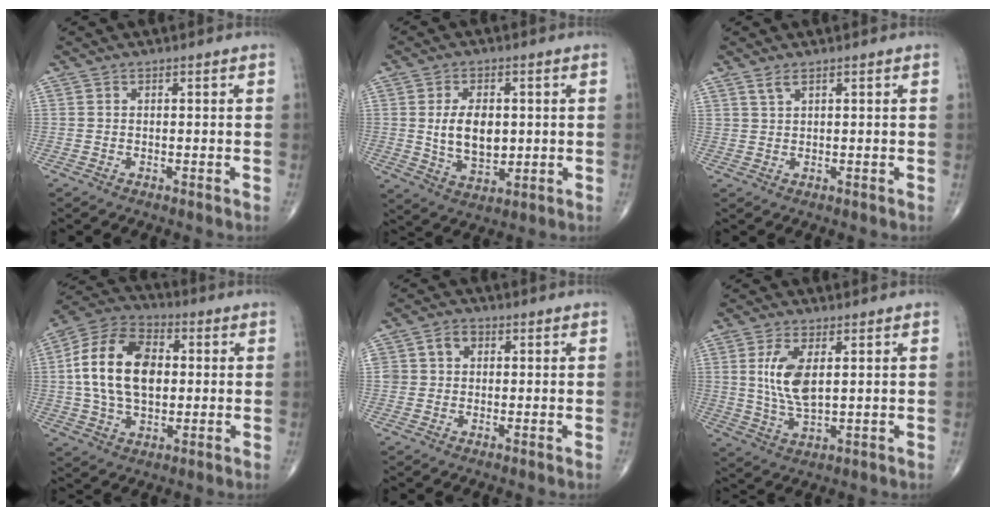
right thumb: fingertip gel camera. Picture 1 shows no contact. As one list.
[{"total": 9.4, "force": [0.7, 5.7, 7.4], "torque": [-0.109, -0.014, 0.021]}, {"total": 1.7, "force": [1.3, 0.6, 1.0], "torque": [-0.020, -0.002, 0.029]}, {"total": 17.5, "force": [1.5, 11.0, 13.5], "torque": [-0.235, 0.020, 0.023]}, {"total": 4.1, "force": [1.0, 3.5, 2.0], "torque": [-0.017, 0.009, 0.017]}, {"total": 8.7, "force": [1.9, 3.9, 7.5], "torque": [-0.152, -0.014, 0.044]}]